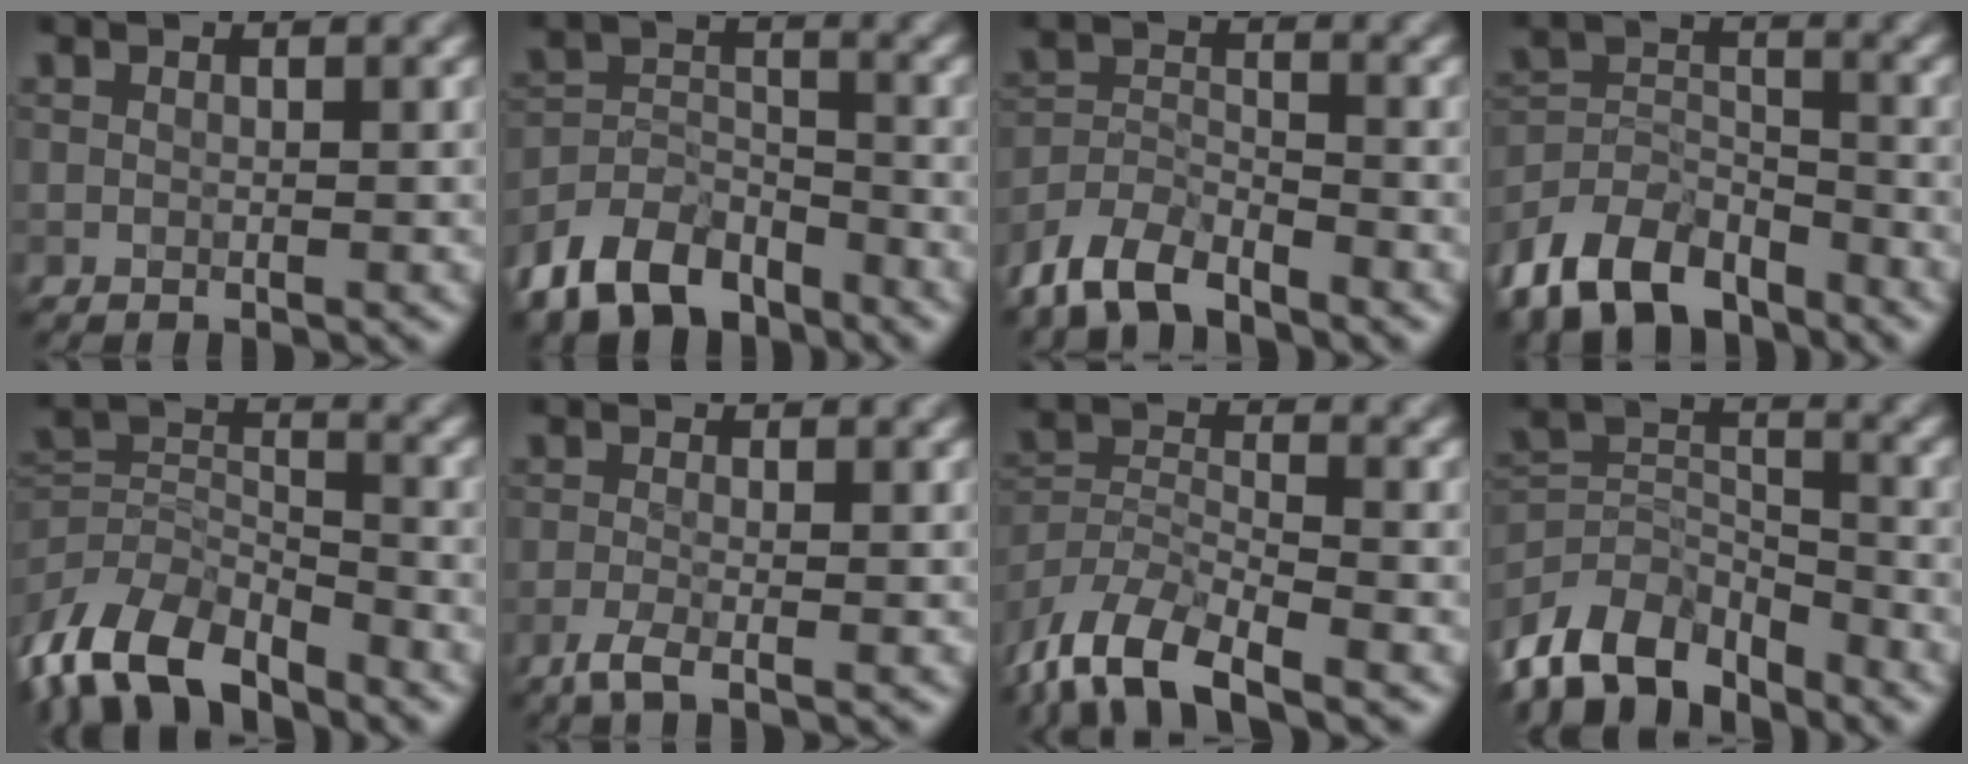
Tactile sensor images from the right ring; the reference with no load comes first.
{"total": 7.5, "force": [-5.7, 3.9, 3.1], "torque": [-0.055, -0.006, -0.118]}
{"total": 5.4, "force": [-4.5, 2.0, 2.2], "torque": [-0.040, -0.005, -0.096]}
{"total": 9.1, "force": [-6.8, 4.5, 4.0], "torque": [-0.077, -0.004, -0.139]}
{"total": 8.7, "force": [-6.0, 4.1, 4.8], "torque": [-0.095, -0.010, -0.124]}
{"total": 2.2, "force": [-1.3, 0.6, 1.7], "torque": [-0.031, -0.005, -0.037]}
{"total": 8.6, "force": [-6.3, 3.2, 4.8], "torque": [-0.092, -0.005, -0.124]}
{"total": 9.2, "force": [-6.9, 4.4, 4.1], "torque": [-0.077, -0.003, -0.141]}